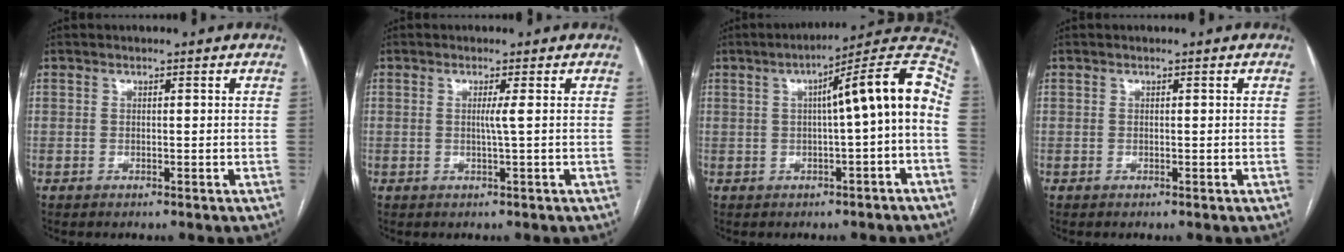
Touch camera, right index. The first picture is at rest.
{"total": 1.3, "force": [0.1, -0.5, 1.2], "torque": [-0.024, 0.000, 0.001]}
{"total": 12.6, "force": [0.1, 0.4, 12.5], "torque": [-0.168, 0.041, -0.004]}
{"total": 0.0}